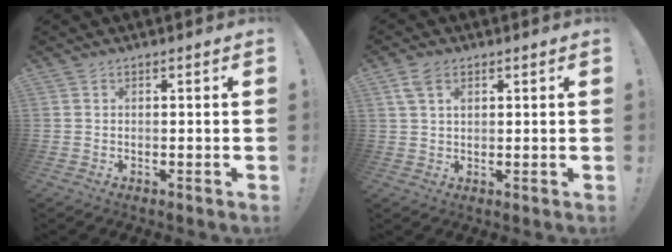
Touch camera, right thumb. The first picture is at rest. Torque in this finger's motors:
{"motor_torque": [0.24, 1.27, 0.71, 0.06, -0.01]}